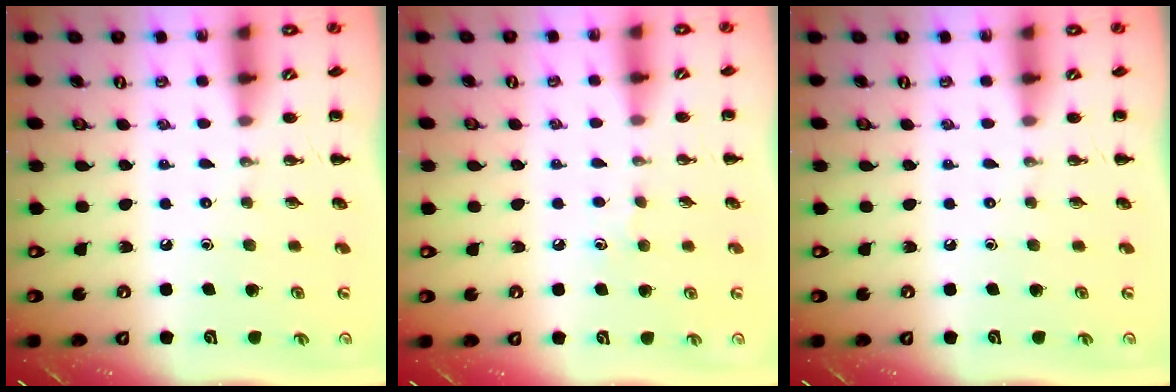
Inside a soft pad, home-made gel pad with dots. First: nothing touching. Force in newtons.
{"total": 3.9, "press": 3.7, "slide": 1.4}
{"total": 0.0}